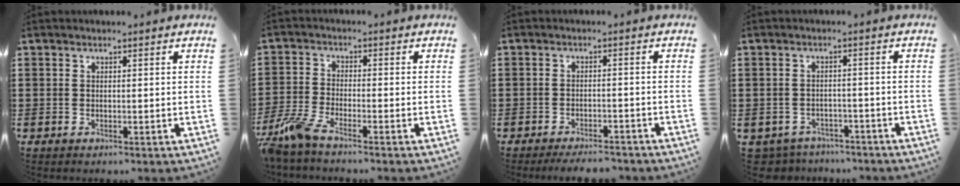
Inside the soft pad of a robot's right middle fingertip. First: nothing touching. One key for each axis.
{"total": 4.8, "fx": -3.7, "fy": 0.6, "fz": 2.9, "tx": -0.091, "ty": -0.016, "tz": -0.078}
{"total": 2.8, "fx": -2.8, "fy": 0.2, "fz": 0.3, "tx": -0.010, "ty": -0.002, "tz": -0.054}
{"total": 2.7, "fx": -2.7, "fy": 0.5, "fz": -0.2, "tx": -0.007, "ty": -0.003, "tz": -0.059}